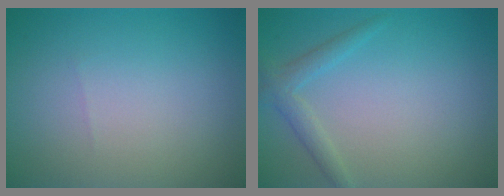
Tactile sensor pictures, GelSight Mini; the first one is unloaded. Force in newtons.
{"total": 1.9, "press": 1.9, "slide": 0.2}